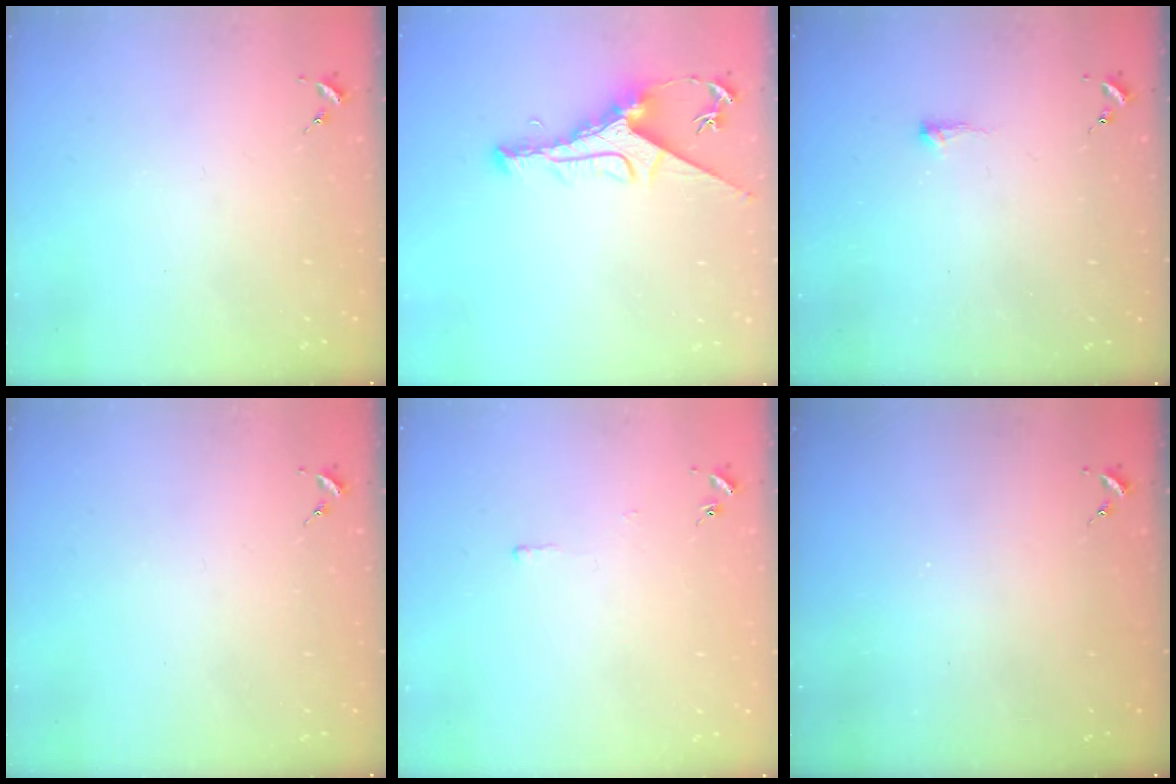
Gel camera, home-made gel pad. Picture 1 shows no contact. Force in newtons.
{"total": 9.9, "press": 9.8, "slide": 1.0}
{"total": 3.4, "press": 3.3, "slide": 0.7}
{"total": 0.0}
{"total": 2.6, "press": 2.6, "slide": 0.3}
{"total": 0.0}